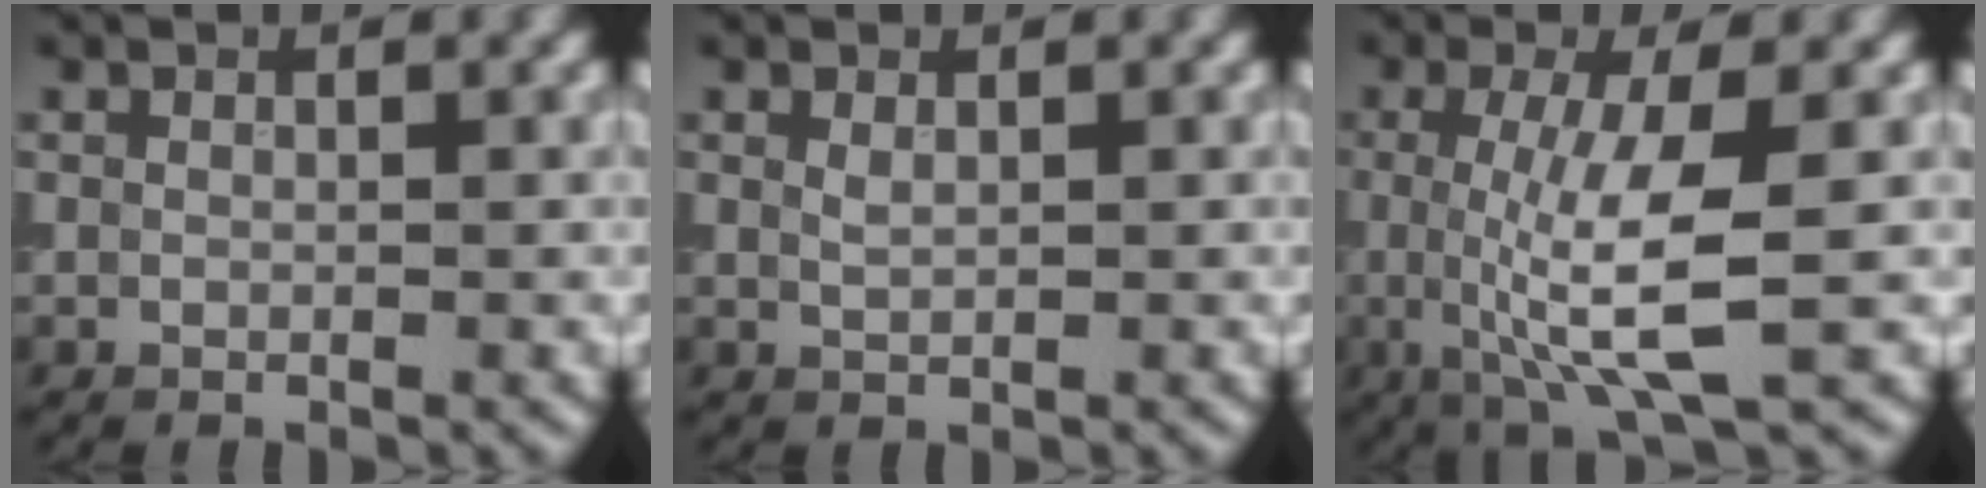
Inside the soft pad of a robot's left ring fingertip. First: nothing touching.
{"total": 0.7, "force": [0.4, 0.3, 0.6], "torque": [-0.013, 0.000, 0.010]}
{"total": 7.0, "force": [-0.2, 1.8, 6.8], "torque": [-0.119, -0.005, -0.005]}